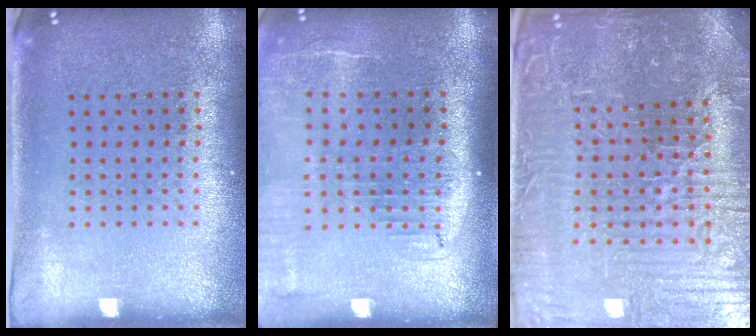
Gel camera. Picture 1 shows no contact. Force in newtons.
{"total": 2.0, "press": 1.6, "slide": 1.2}
{"total": 5.3, "press": 5.1, "slide": 1.3}